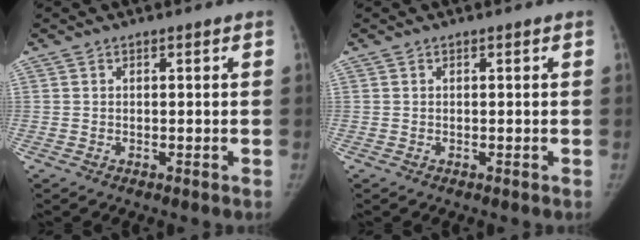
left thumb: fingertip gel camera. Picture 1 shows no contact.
{"total": 0.0}